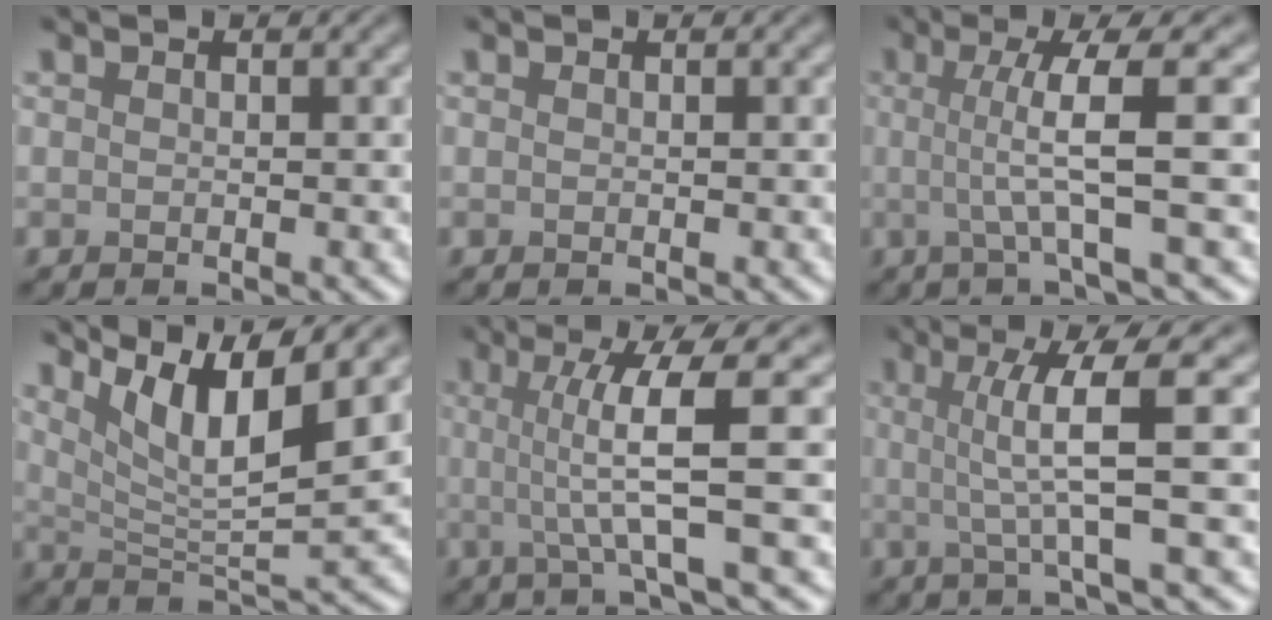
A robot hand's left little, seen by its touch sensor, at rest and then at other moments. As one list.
[{"total": 0.0}, {"total": 5.4, "force": [0.3, 0.8, 5.4], "torque": [-0.090, 0.002, -0.001]}, {"total": 8.2, "force": [5.1, 1.7, 6.2], "torque": [-0.104, -0.001, 0.095]}, {"total": 6.3, "force": [0.6, 0.9, 6.2], "torque": [-0.106, 0.003, 0.008]}, {"total": 5.8, "force": [0.7, 0.8, 5.7], "torque": [-0.098, 0.006, 0.012]}]